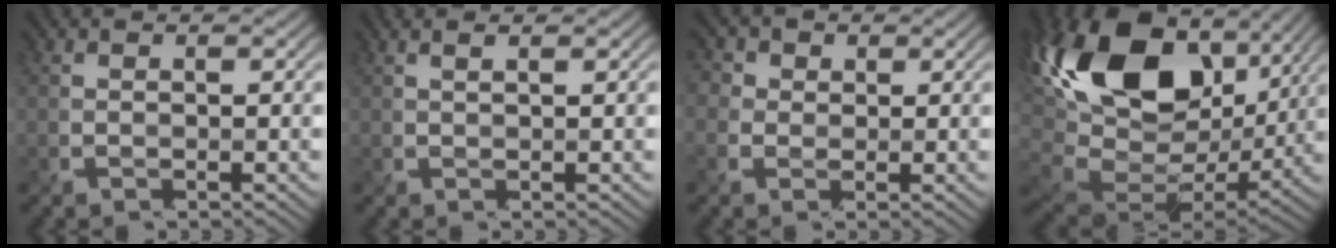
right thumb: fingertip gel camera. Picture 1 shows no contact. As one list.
[{"total": 1.5, "force": [0.8, -0.1, 1.3], "torque": [-0.031, 0.005, 0.023]}, {"total": 5.3, "force": [2.1, 4.3, 2.3], "torque": [-0.083, 0.025, 0.021]}, {"total": 19.6, "force": [5.5, 11.9, 14.5], "torque": [-0.338, 0.009, 0.109]}]